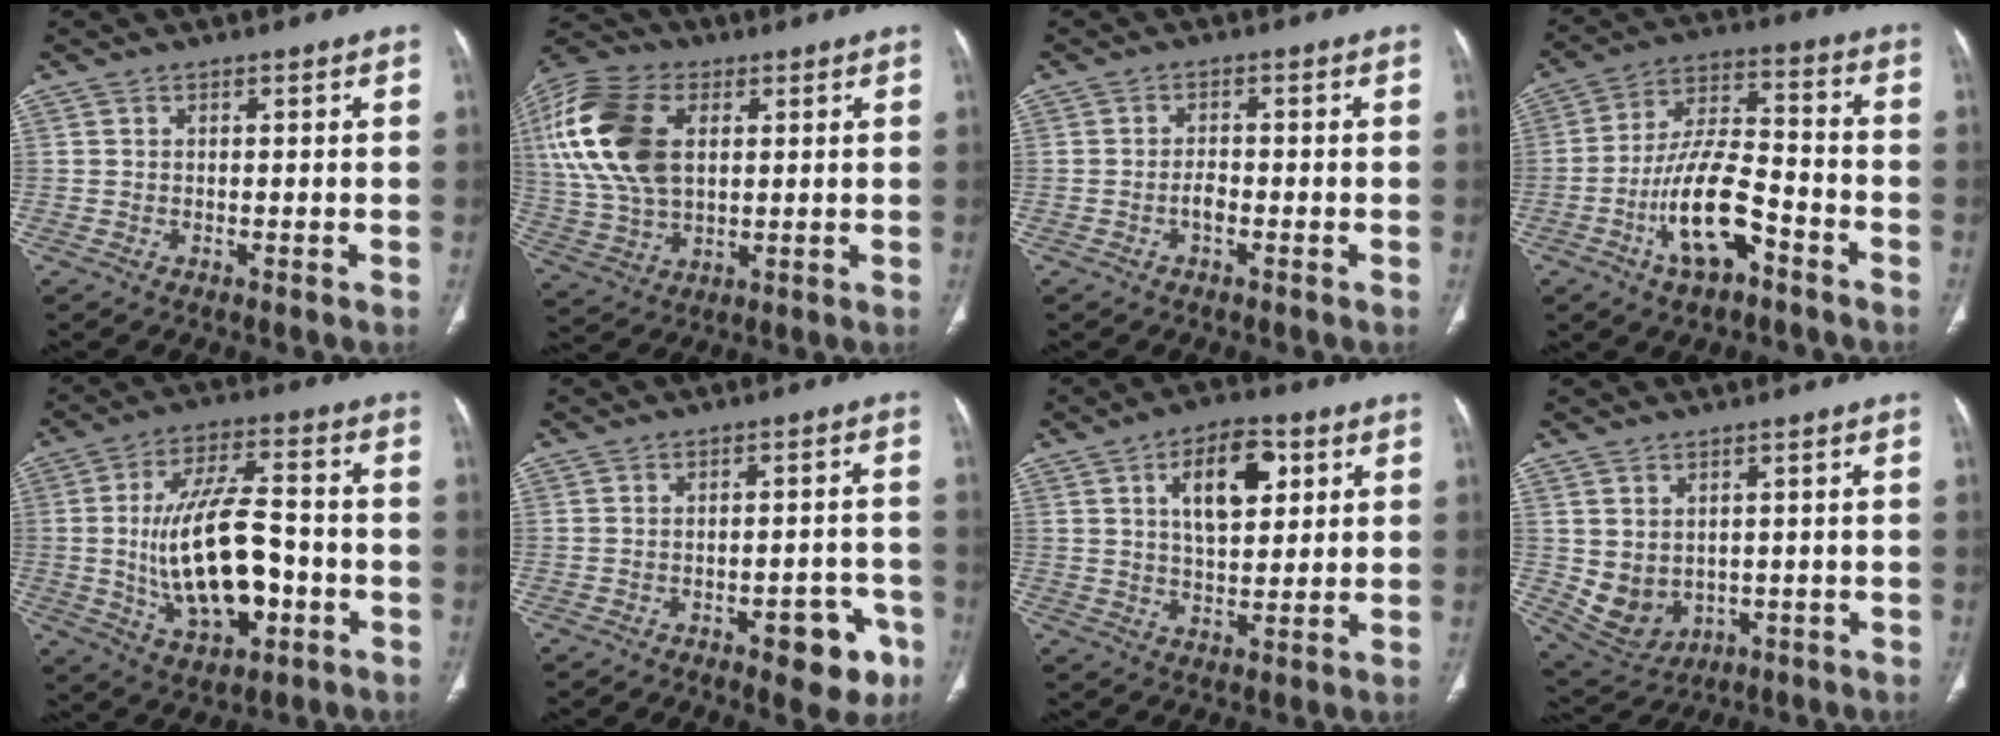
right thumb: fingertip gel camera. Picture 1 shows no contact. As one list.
[{"total": 21.2, "force": [5.1, 13.2, 15.8], "torque": [-0.352, 0.001, 0.095]}, {"total": 2.1, "force": [-0.9, 1.0, 1.6], "torque": [-0.025, 0.006, -0.018]}, {"total": 14.3, "force": [-6.8, 6.1, 11.0], "torque": [-0.200, 0.051, -0.119]}, {"total": 17.9, "force": [-3.0, 8.7, 15.4], "torque": [-0.259, 0.024, -0.040]}, {"total": 8.6, "force": [-4.3, 4.0, 6.3], "torque": [-0.045, 0.025, -0.048]}, {"total": 11.5, "force": [4.1, 5.9, 9.1], "torque": [-0.114, -0.007, 0.065]}, {"total": 7.4, "force": [-0.1, 6.1, 4.3], "torque": [-0.067, -0.005, 0.029]}]